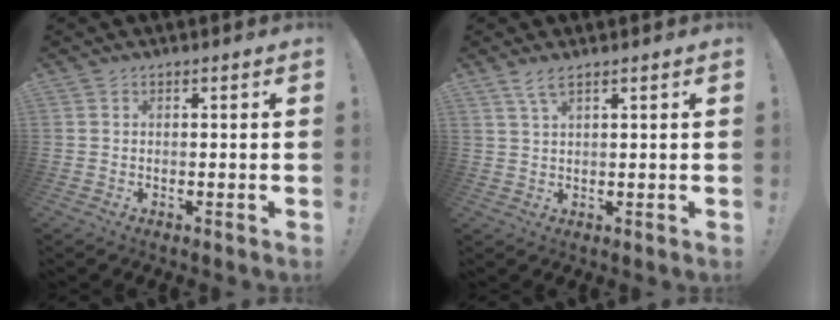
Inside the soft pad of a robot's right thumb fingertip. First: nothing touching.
{"total": 3.3, "force": [2.2, 0.5, 2.5], "torque": [-0.056, -0.002, 0.040]}